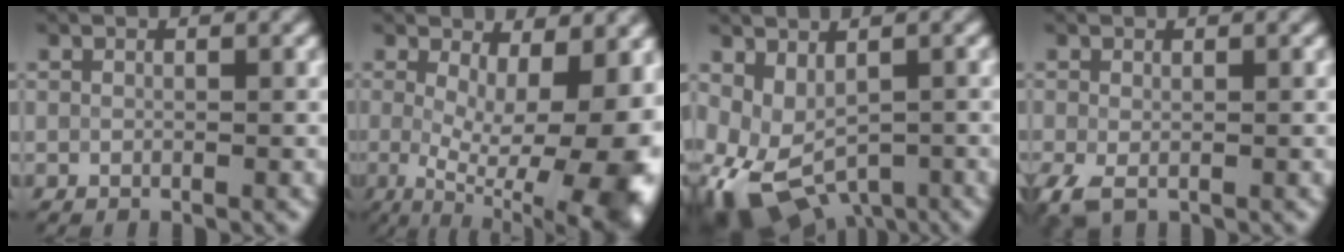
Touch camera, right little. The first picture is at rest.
{"total": 14.0, "force": [-0.7, 5.4, 12.9], "torque": [-0.164, -0.016, 0.005]}
{"total": 7.2, "force": [-2.3, 4.6, 5.1], "torque": [-0.102, -0.021, -0.029]}
{"total": 2.2, "force": [-0.9, 1.2, 1.5], "torque": [-0.043, -0.010, -0.019]}